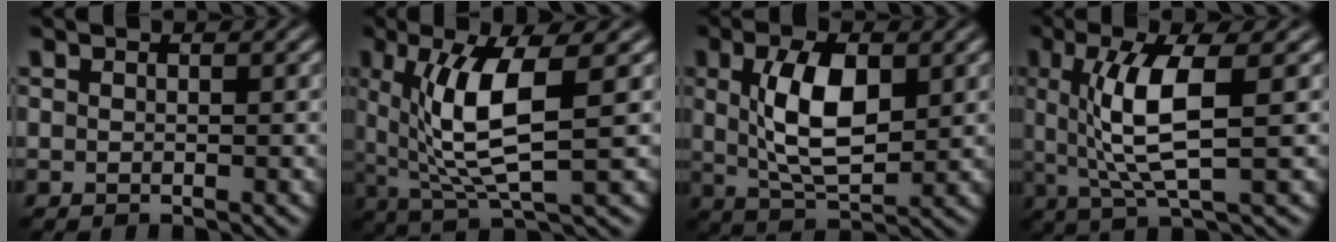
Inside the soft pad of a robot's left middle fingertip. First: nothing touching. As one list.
[{"total": 7.5, "force": [0.9, 1.9, 7.2], "torque": [-0.146, -0.012, 0.029]}, {"total": 6.5, "force": [0.9, 2.9, 5.7], "torque": [-0.126, -0.001, 0.026]}, {"total": 6.4, "force": [0.5, 1.5, 6.2], "torque": [-0.125, -0.005, 0.018]}]